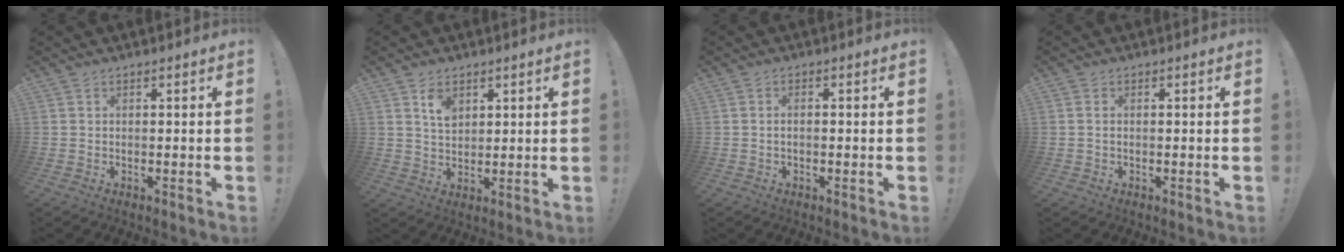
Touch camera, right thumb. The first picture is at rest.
{"total": 5.6, "force": [3.2, 3.6, 2.9], "torque": [-0.035, -0.015, 0.055]}
{"total": 1.4, "force": [-0.5, 0.4, 1.2], "torque": [-0.030, 0.007, -0.007]}
{"total": 0.8, "force": [0.1, 0.5, 0.6], "torque": [-0.022, 0.006, 0.004]}